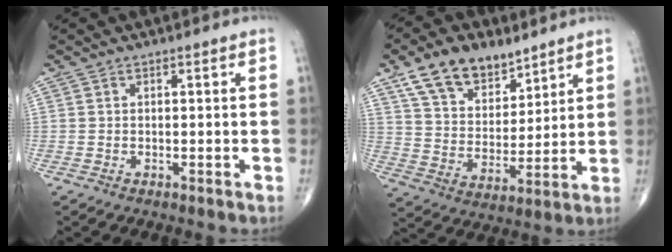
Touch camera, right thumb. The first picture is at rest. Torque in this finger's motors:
{"motor_torque": [-1.29, 2.16, 0.87, 0.76, 0.11]}